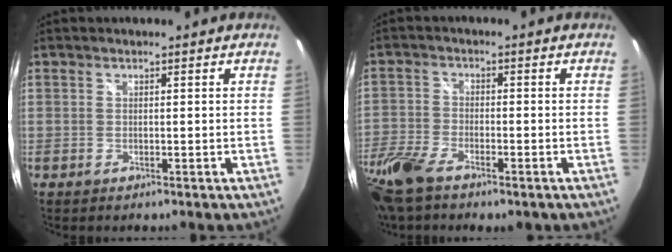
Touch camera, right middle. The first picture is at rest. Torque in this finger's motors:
{"motor_torque": [0.93, -1.21, 0.15, 0.11]}